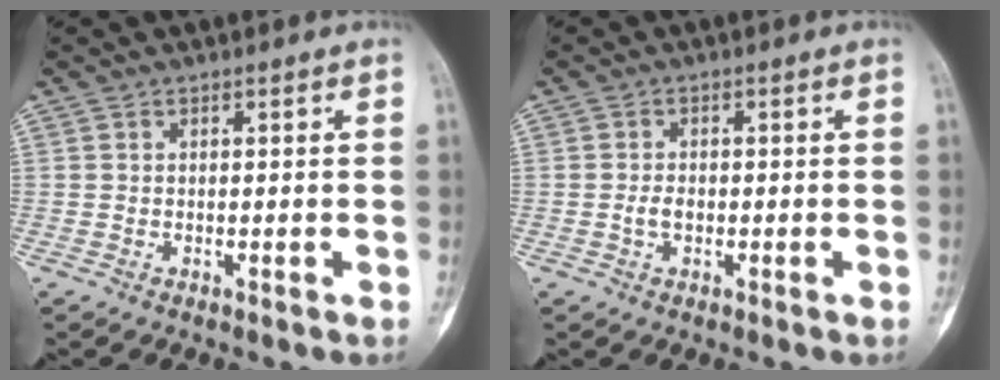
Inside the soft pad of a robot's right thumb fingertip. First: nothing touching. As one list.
[{"total": 2.0, "force": [-0.4, 1.3, 1.5], "torque": [-0.030, 0.005, -0.009]}]